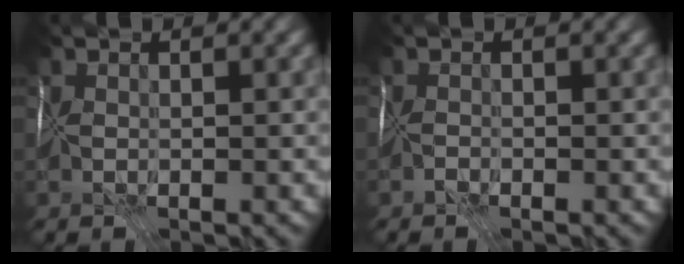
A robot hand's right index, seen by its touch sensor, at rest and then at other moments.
{"total": 1.5, "force": [-1.5, 0.2, -0.2], "torque": [0.017, -0.002, -0.028]}